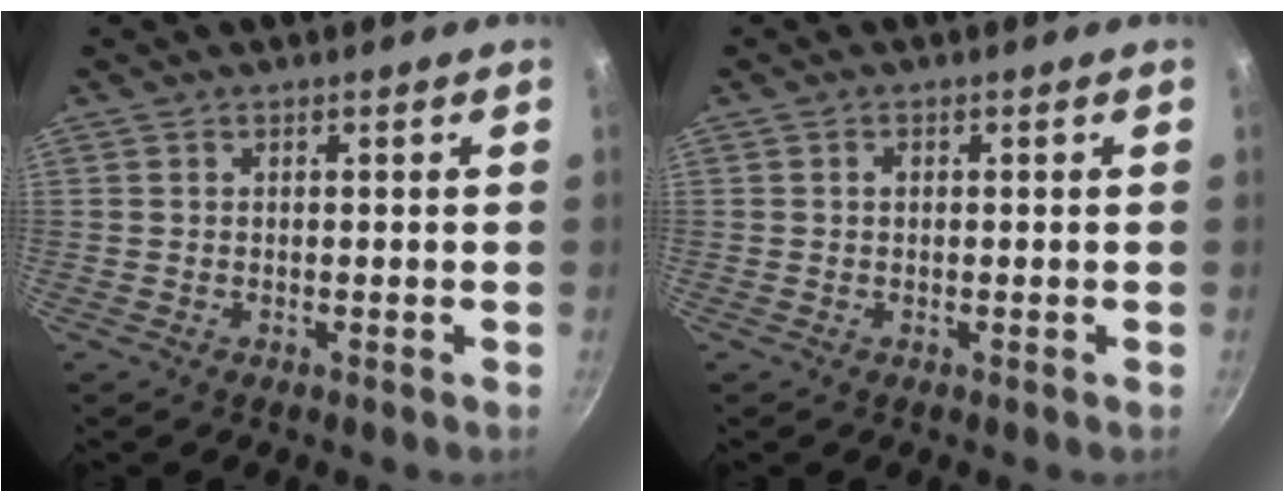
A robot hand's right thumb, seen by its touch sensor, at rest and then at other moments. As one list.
[{"total": 0.8, "force": [0.1, 0.7, 0.5], "torque": [-0.009, 0.004, 0.002]}]